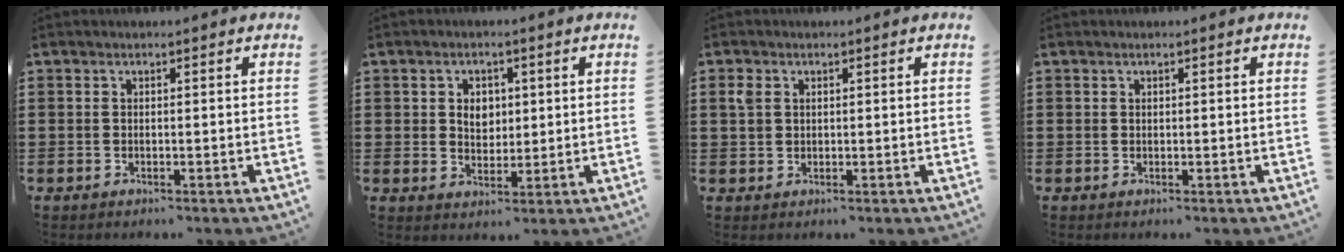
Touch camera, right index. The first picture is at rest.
{"total": 3.4, "force": [0.7, 2.6, 2.0], "torque": [-0.040, 0.008, 0.008]}
{"total": 2.4, "force": [1.0, 1.7, 1.3], "torque": [-0.031, 0.007, 0.019]}
{"total": 0.0}